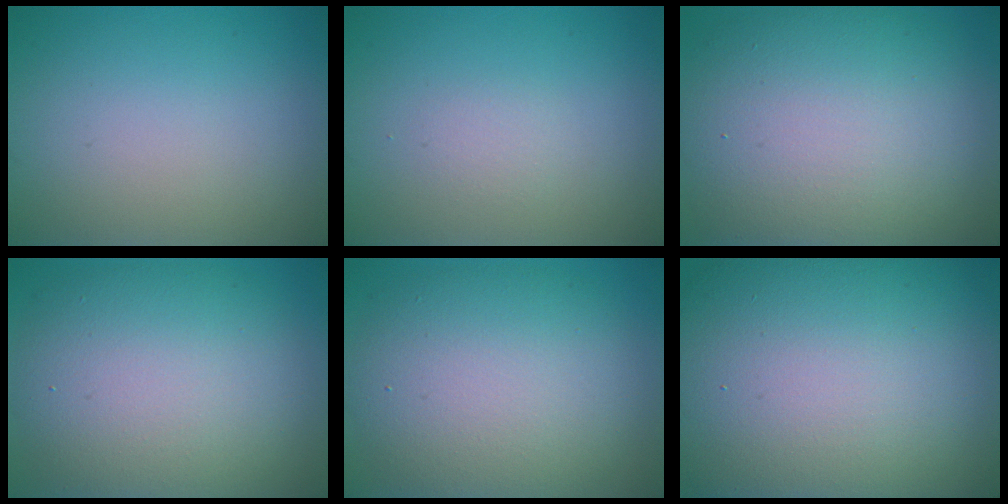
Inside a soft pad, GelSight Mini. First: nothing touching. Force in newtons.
{"total": 0.9, "press": 0.9, "slide": 0.1}
{"total": 13.6, "press": 13.6, "slide": 0.7}
{"total": 10.7, "press": 10.6, "slide": 0.5}
{"total": 9.5, "press": 9.5, "slide": 0.4}
{"total": 21.4, "press": 21.3, "slide": 1.1}